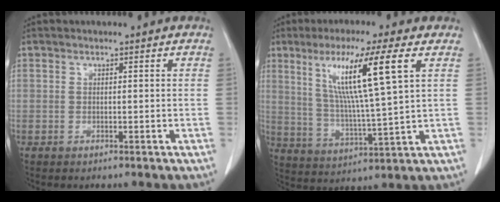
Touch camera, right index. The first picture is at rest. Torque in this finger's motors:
{"motor_torque": [1.55, 0.59, 0.78, 0.21]}